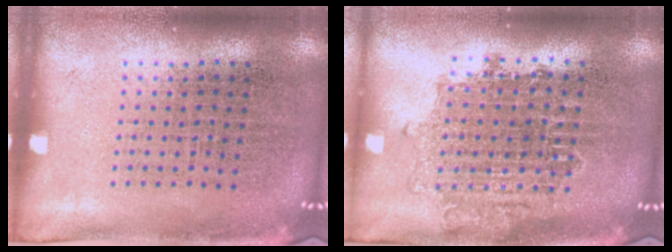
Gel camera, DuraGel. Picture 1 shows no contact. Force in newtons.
{"total": 1.6, "press": 1.4, "slide": 0.7}